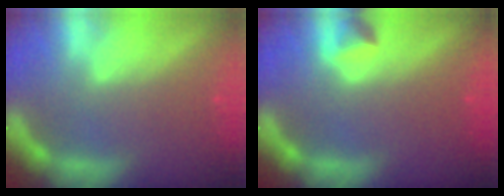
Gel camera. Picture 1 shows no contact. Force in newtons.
{"total": 1.4}